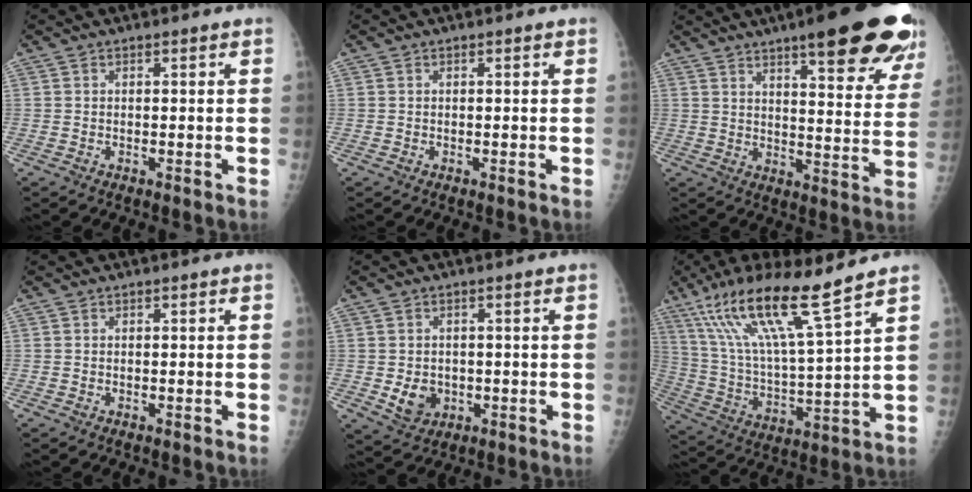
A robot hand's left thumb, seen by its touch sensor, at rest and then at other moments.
{"total": 0.0}
{"total": 23.7, "force": [15.8, 5.2, 16.9], "torque": [-0.193, -0.060, 0.199]}
{"total": 0.0}
{"total": 4.8, "force": [-0.7, 4.0, 2.5], "torque": [-0.025, -0.001, 0.002]}
{"total": 18.5, "force": [12.3, 1.5, 13.8], "torque": [-0.253, -0.051, 0.231]}